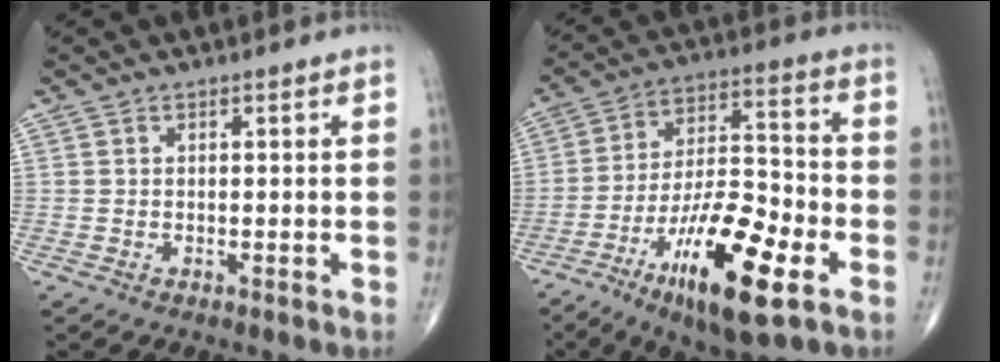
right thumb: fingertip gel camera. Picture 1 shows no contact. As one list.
[{"total": 20.0, "force": [-8.9, 6.1, 16.9], "torque": [-0.288, 0.040, -0.146]}]